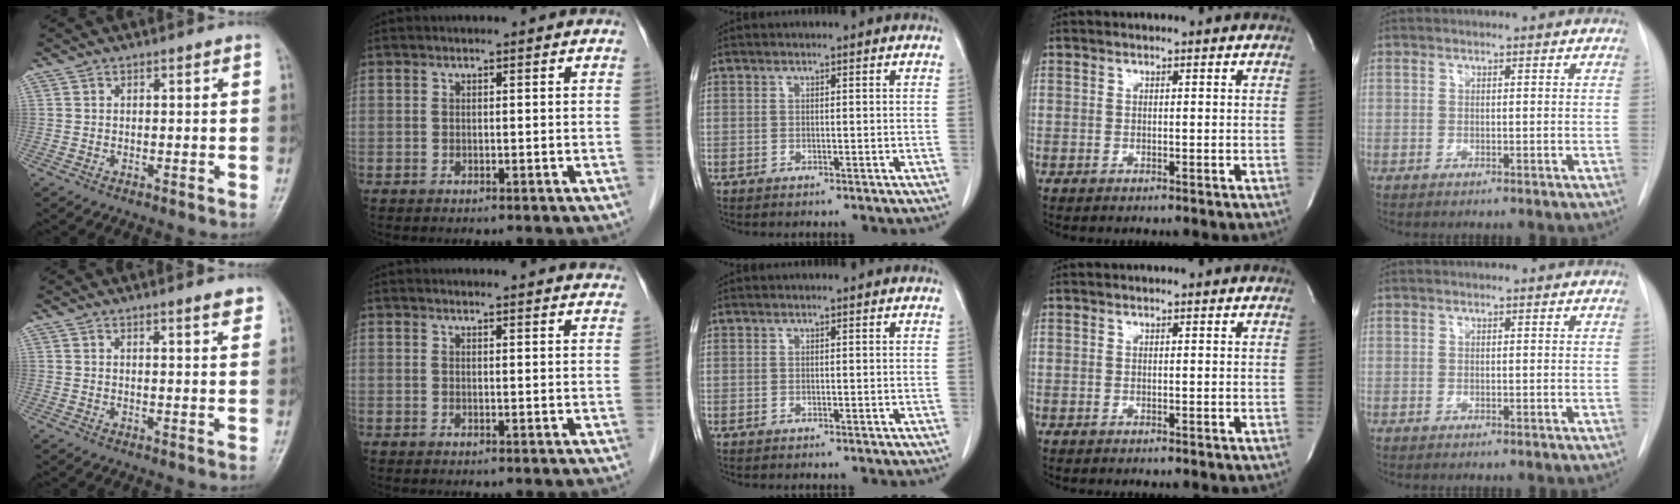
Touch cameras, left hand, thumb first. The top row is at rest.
{"thumb": {"total": 3.0, "force": [2.2, 0.3, 2.0], "torque": [-0.021, -0.012, 0.027]}, "index": {"total": 10.7, "force": [10.4, 1.3, 2.1], "torque": [-0.001, -0.010, 0.092]}}